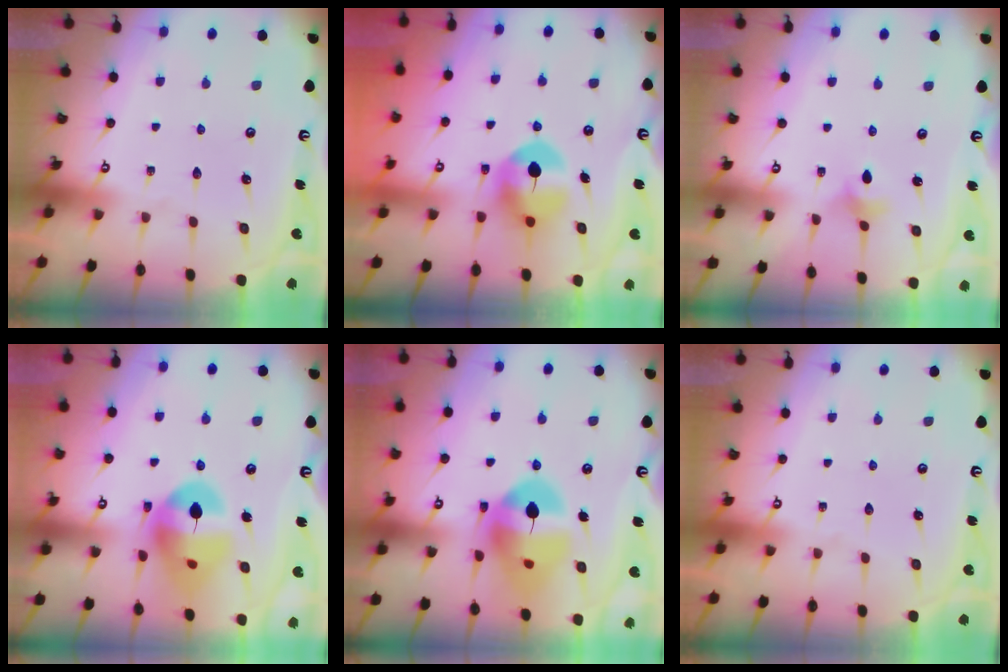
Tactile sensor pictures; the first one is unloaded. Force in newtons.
{"total": 9.1, "press": 9.0, "slide": 1.0}
{"total": 4.0, "press": 4.0, "slide": 0.6}
{"total": 15.8, "press": 15.6, "slide": 1.8}
{"total": 16.6, "press": 16.5, "slide": 1.9}
{"total": 0.0}